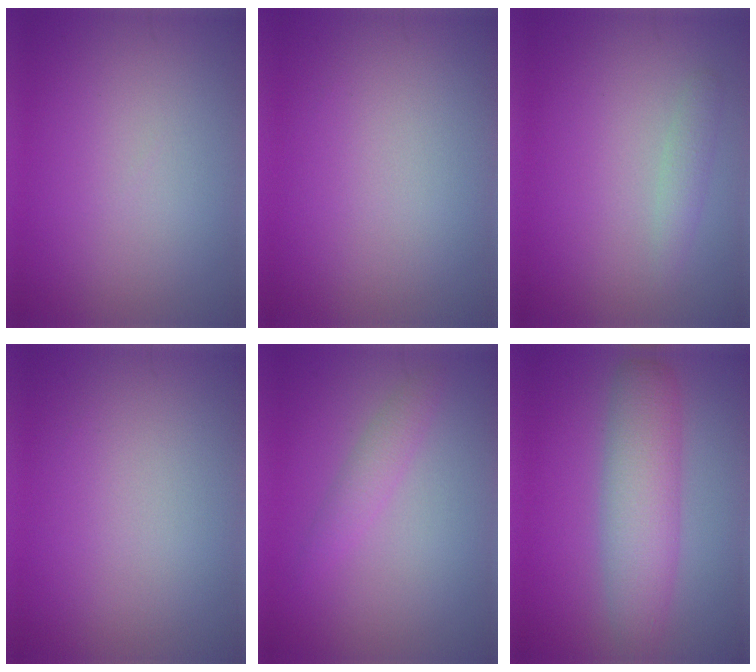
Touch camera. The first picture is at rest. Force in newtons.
{"total": 0.0}
{"total": 1.4, "press": 1.4, "slide": 0.0}
{"total": 0.0}
{"total": 1.7, "press": 1.7, "slide": 0.1}
{"total": 5.5, "press": 5.5, "slide": 0.2}